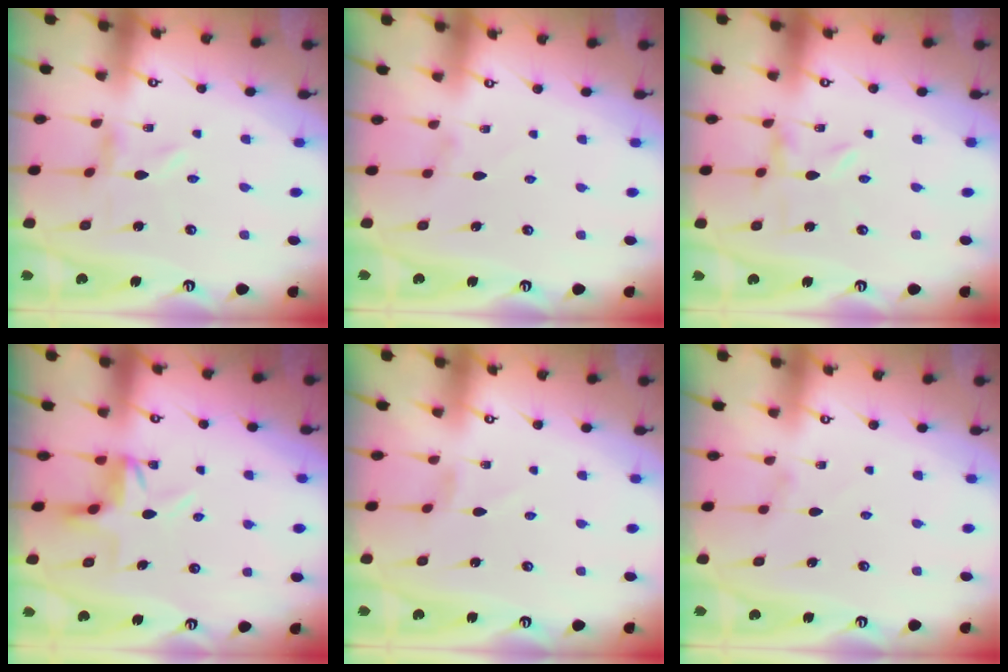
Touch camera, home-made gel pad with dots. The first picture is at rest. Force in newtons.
{"total": 0.8, "press": 0.8, "slide": 0.3}
{"total": 0.0}
{"total": 3.9, "press": 3.9, "slide": 0.4}
{"total": 0.0}
{"total": 0.8, "press": 0.8, "slide": 0.3}